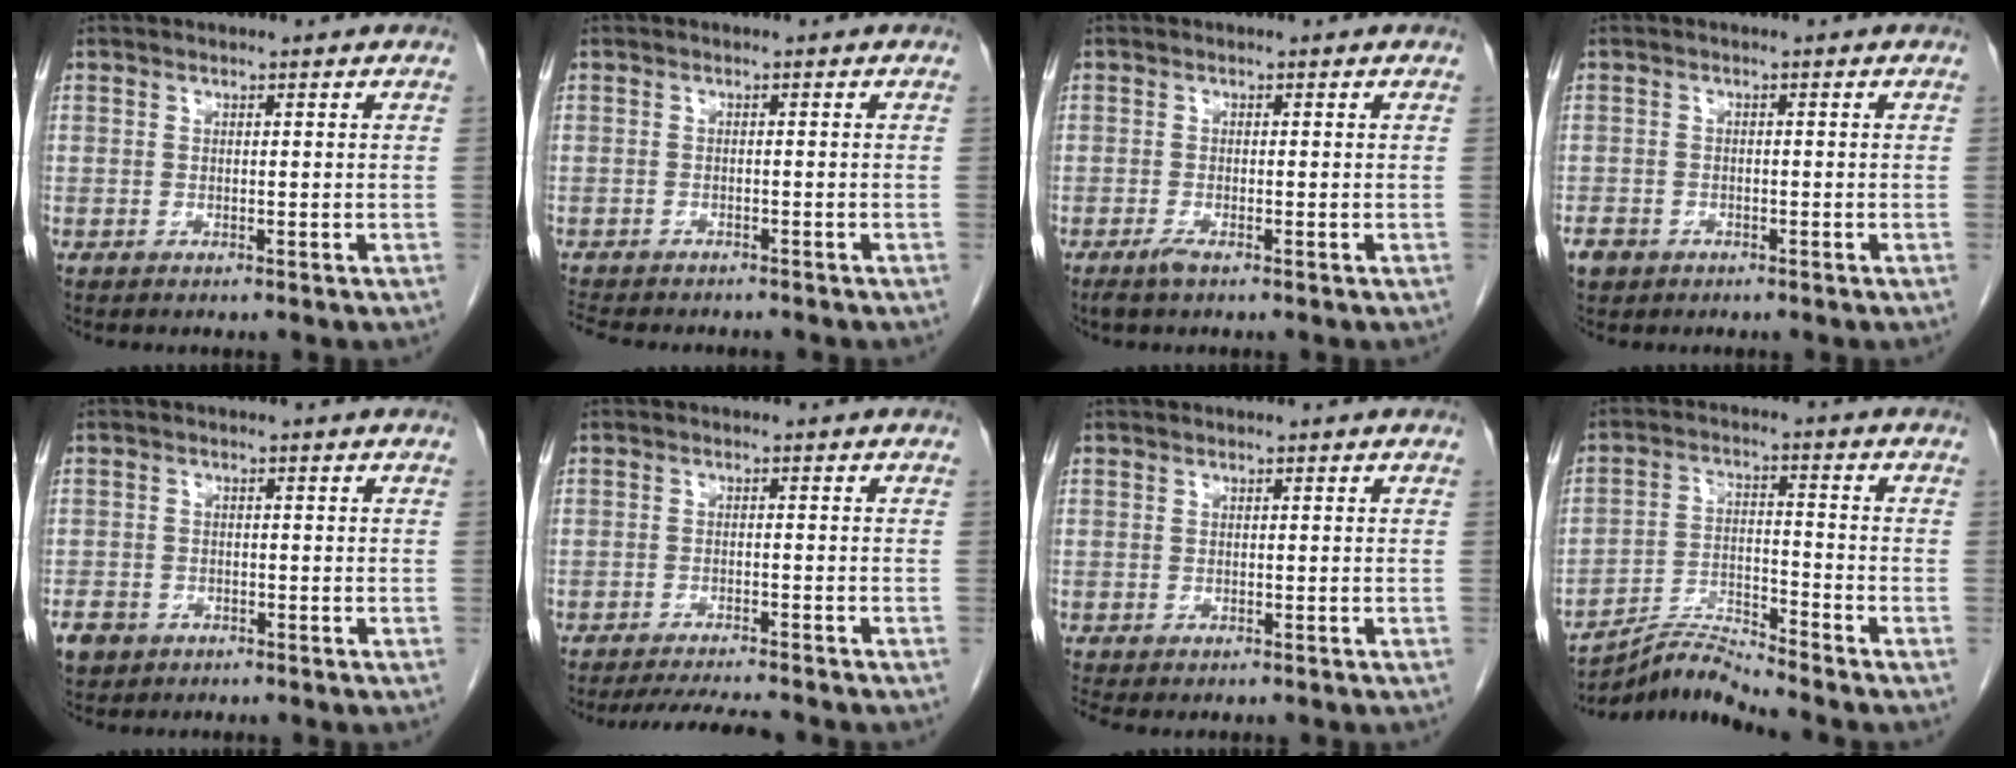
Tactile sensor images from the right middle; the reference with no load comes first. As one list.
[{"total": 8.5, "force": [-7.6, 2.1, 3.3], "torque": [-0.058, -0.007, -0.106]}, {"total": 1.5, "force": [-1.1, 0.1, 1.0], "torque": [-0.025, -0.004, -0.023]}, {"total": 2.6, "force": [-1.8, 1.7, 0.7], "torque": [-0.020, 0.003, -0.029]}, {"total": 4.2, "force": [-2.8, 3.0, 0.9], "torque": [-0.022, 0.004, -0.046]}, {"total": 7.6, "force": [-7.1, 0.0, 2.8], "torque": [-0.044, -0.014, -0.109]}, {"total": 2.7, "force": [-2.4, 0.7, 1.1], "torque": [-0.018, -0.009, -0.031]}, {"total": 7.0, "force": [-6.8, -1.9, 0.4], "torque": [-0.020, 0.003, -0.125]}]